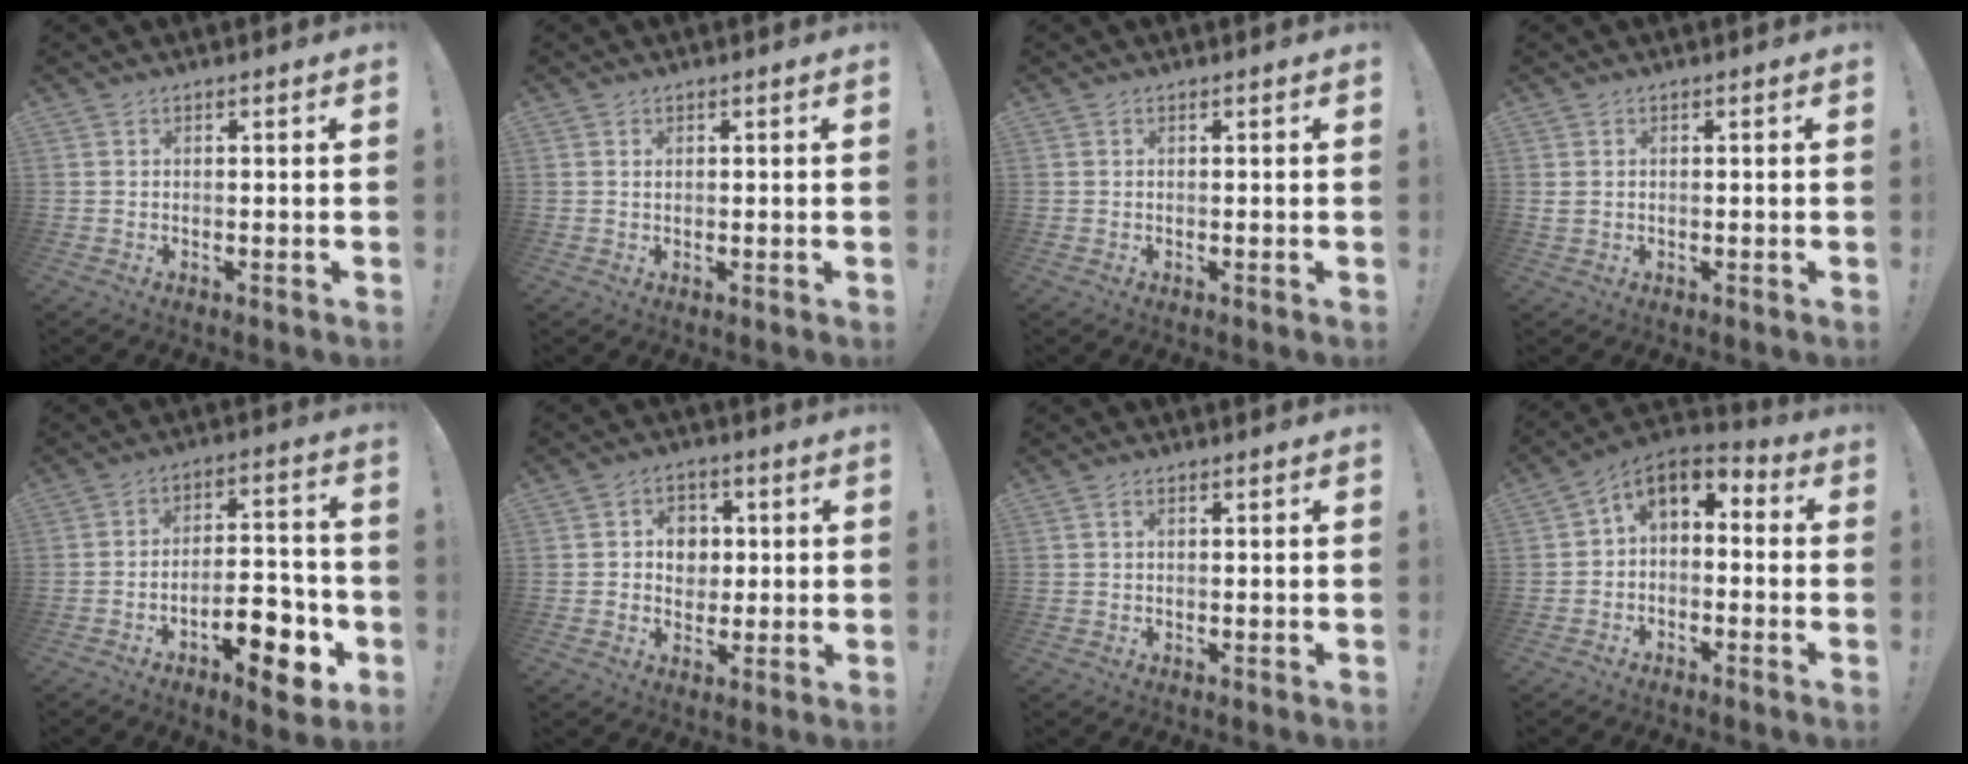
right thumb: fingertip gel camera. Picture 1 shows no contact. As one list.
[{"total": 0.7, "force": [0.4, 0.5, 0.4], "torque": [-0.004, 0.000, 0.006]}, {"total": 0.6, "force": [0.1, -0.3, 0.5], "torque": [-0.006, -0.003, 0.001]}, {"total": 1.3, "force": [0.3, 1.1, 0.8], "torque": [-0.019, 0.006, 0.007]}, {"total": 14.0, "force": [-7.2, 6.0, 10.4], "torque": [-0.123, 0.053, -0.114]}, {"total": 7.2, "force": [1.0, 6.5, 2.8], "torque": [-0.033, -0.006, 0.020]}, {"total": 1.1, "force": [0.4, 0.5, 0.9], "torque": [-0.016, 0.002, 0.005]}, {"total": 5.7, "force": [0.7, 4.2, 3.8], "torque": [-0.063, 0.003, 0.021]}]